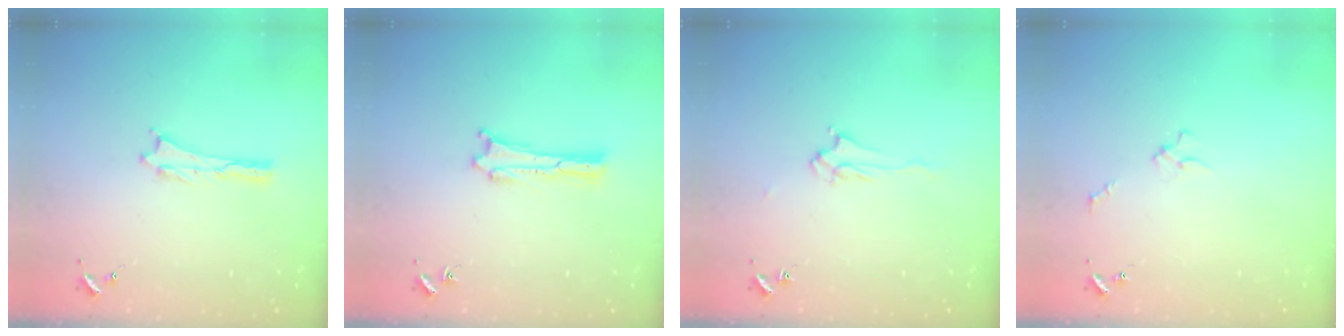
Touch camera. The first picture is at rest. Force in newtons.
{"total": 0.0}
{"total": 2.5, "press": 2.4, "slide": 0.4}
{"total": 2.0, "press": 2.0, "slide": 0.2}